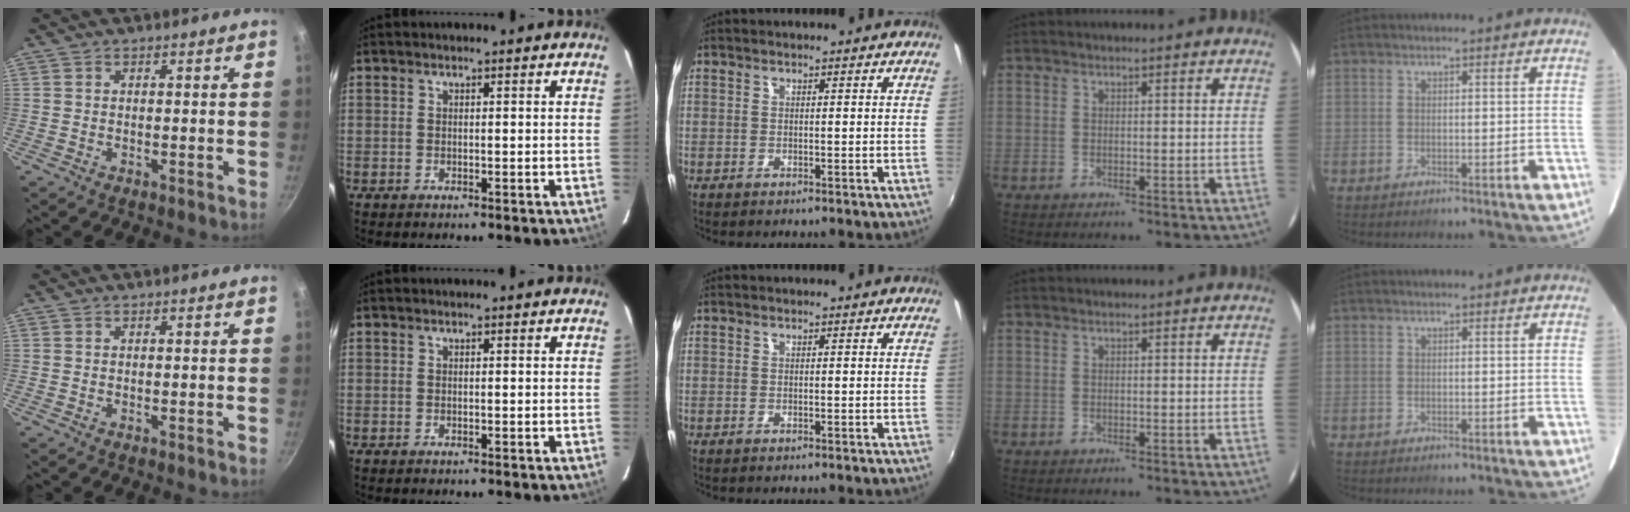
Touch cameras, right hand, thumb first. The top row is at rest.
{}